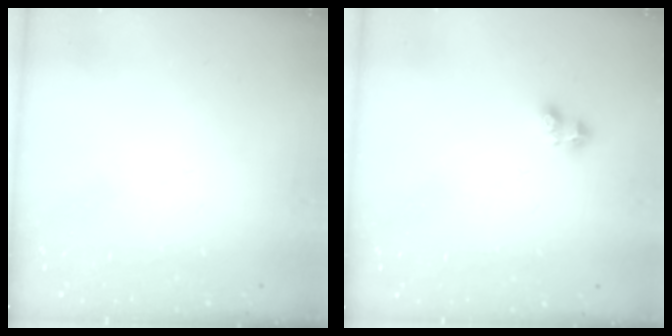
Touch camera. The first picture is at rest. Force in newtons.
{"total": 2.2, "press": 2.2, "slide": 0.5}